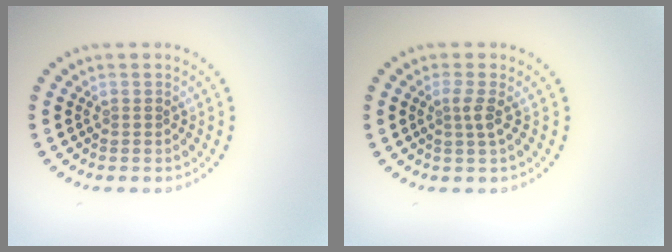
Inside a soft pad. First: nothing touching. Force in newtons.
{"total": 1.4, "press": 1.0, "slide": 1.0}